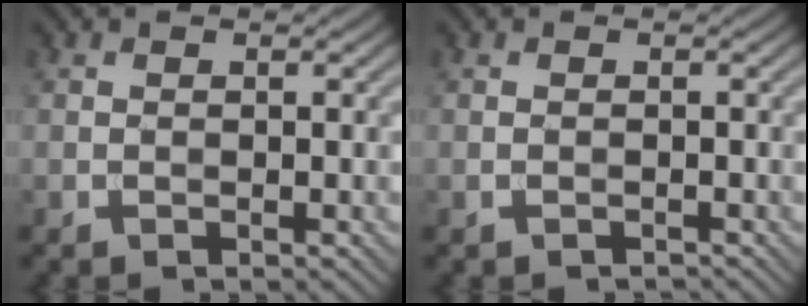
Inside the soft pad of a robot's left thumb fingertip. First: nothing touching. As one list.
[{"total": 0.5, "force": [-0.5, 0.1, 0.2], "torque": [-0.002, -0.001, -0.009]}]